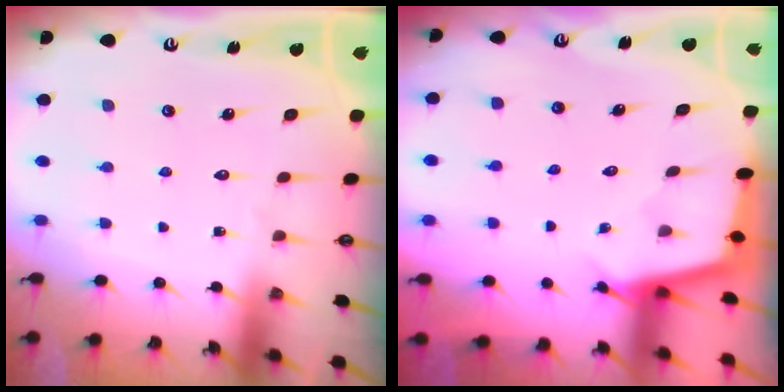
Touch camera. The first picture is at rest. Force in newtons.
{"total": 2.2, "press": 2.2, "slide": 0.2}